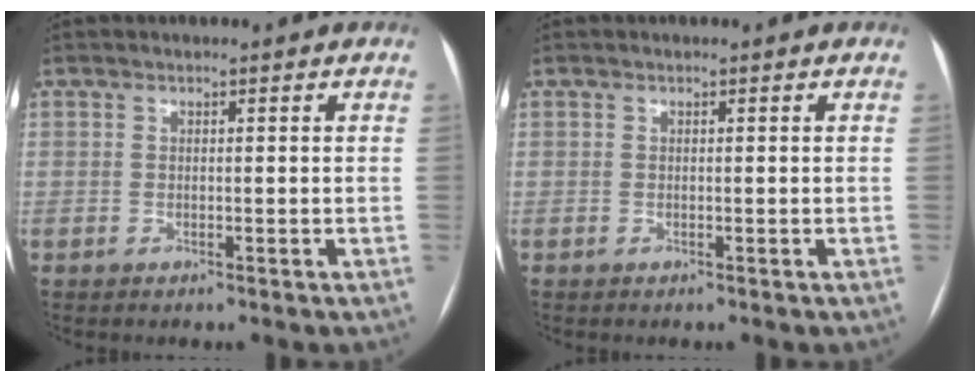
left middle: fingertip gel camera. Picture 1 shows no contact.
{"total": 0.0}